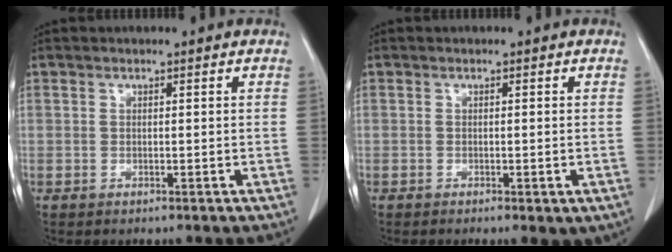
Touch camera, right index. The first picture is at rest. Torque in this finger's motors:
{"motor_torque": [0.51, -0.43, 0.21, 0.02]}